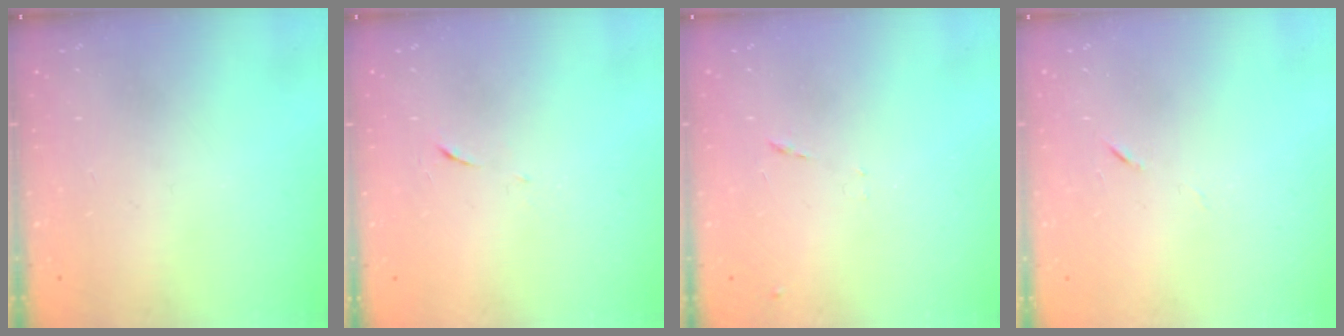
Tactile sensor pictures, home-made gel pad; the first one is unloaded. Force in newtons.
{"total": 6.2, "press": 6.1, "slide": 0.7}
{"total": 7.5, "press": 7.4, "slide": 0.6}
{"total": 3.8, "press": 3.7, "slide": 1.1}